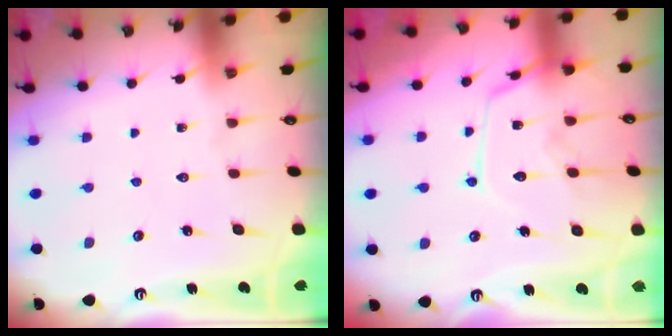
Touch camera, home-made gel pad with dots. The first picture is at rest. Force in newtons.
{"total": 13.8, "press": 13.8, "slide": 1.2}